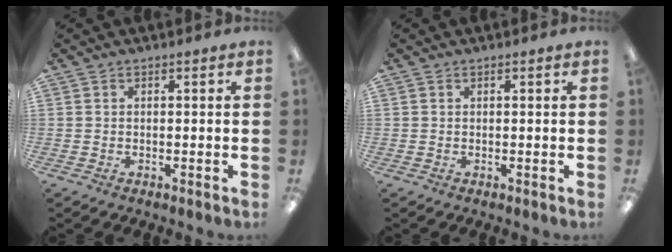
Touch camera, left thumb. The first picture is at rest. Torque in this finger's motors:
{"motor_torque": [-0.17, -0.02, 0.17, -0.09, 0.00]}